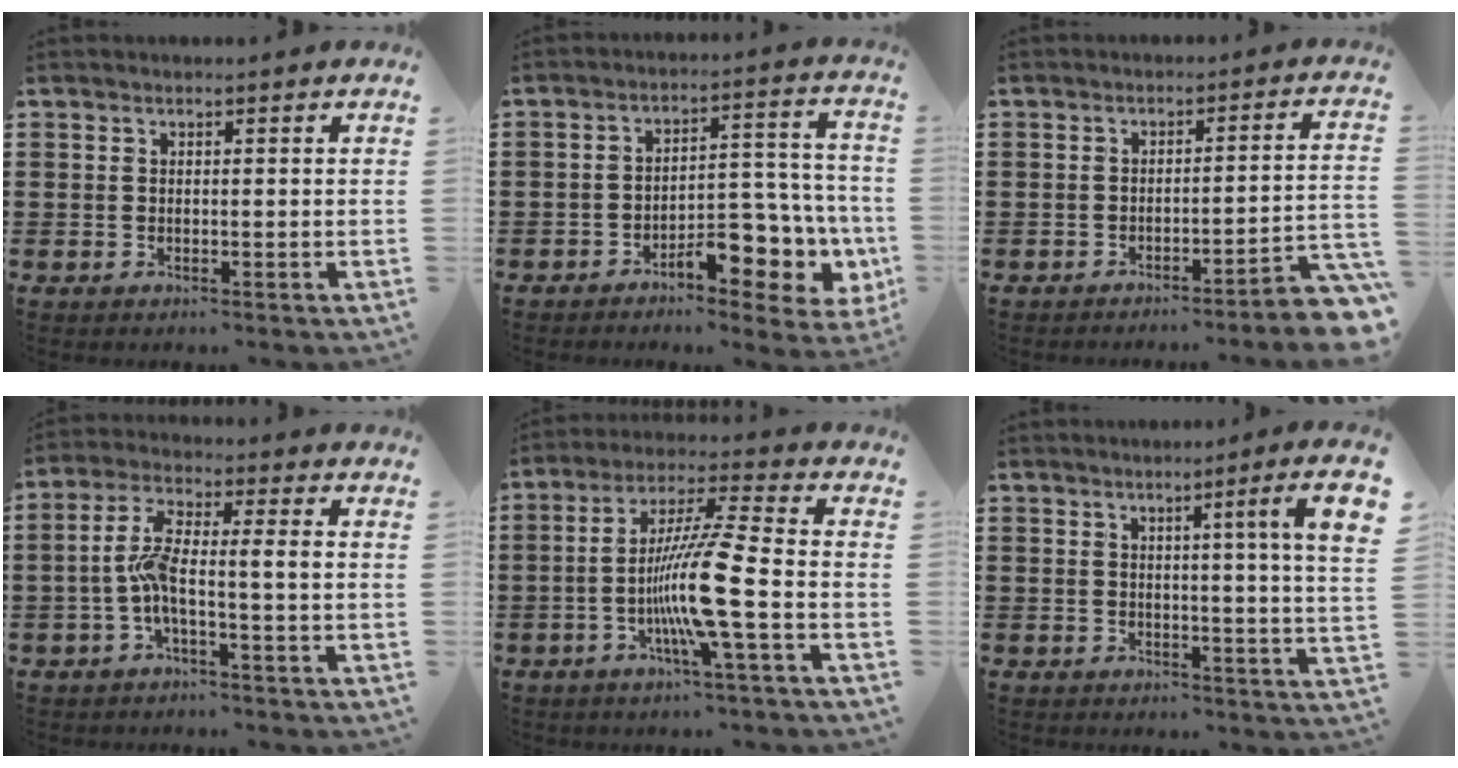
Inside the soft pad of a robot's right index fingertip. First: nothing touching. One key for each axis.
{"total": 8.3, "fx": -4.8, "fy": 3.8, "fz": 5.6, "tx": -0.062, "ty": -0.002, "tz": -0.088}
{"total": 3.8, "fx": -3.1, "fy": -0.4, "fz": 2.1, "tx": -0.039, "ty": -0.018, "tz": -0.065}
{"total": 6.8, "fx": -1.3, "fy": 1.1, "fz": 6.5, "tx": -0.137, "ty": -0.003, "tz": -0.032}
{"total": 11.5, "fx": -3.3, "fy": -0.4, "fz": 11.1, "tx": -0.224, "ty": -0.015, "tz": -0.072}
{"total": 6.5, "fx": 2.5, "fy": -0.9, "fz": 5.9, "tx": -0.100, "ty": -0.010, "tz": 0.035}